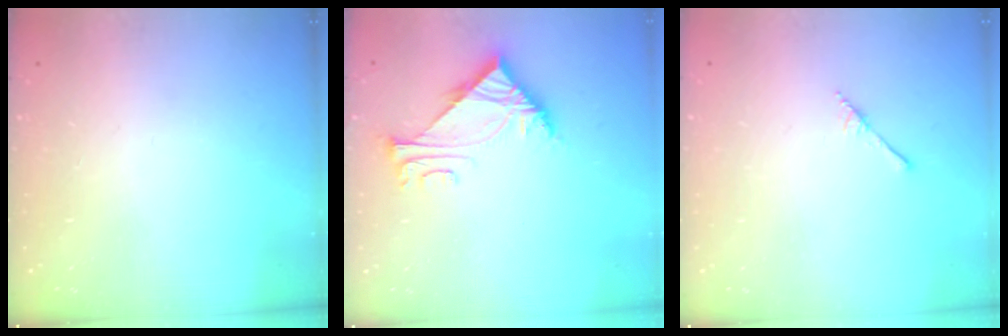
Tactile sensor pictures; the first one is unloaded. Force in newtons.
{"total": 7.0, "press": 7.0, "slide": 0.4}
{"total": 1.7, "press": 1.7, "slide": 0.1}